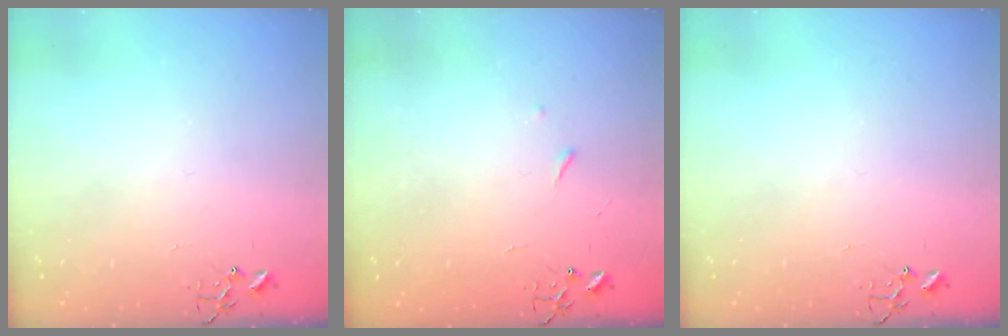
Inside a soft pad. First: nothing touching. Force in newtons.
{"total": 2.9, "press": 2.8, "slide": 0.5}
{"total": 0.0}